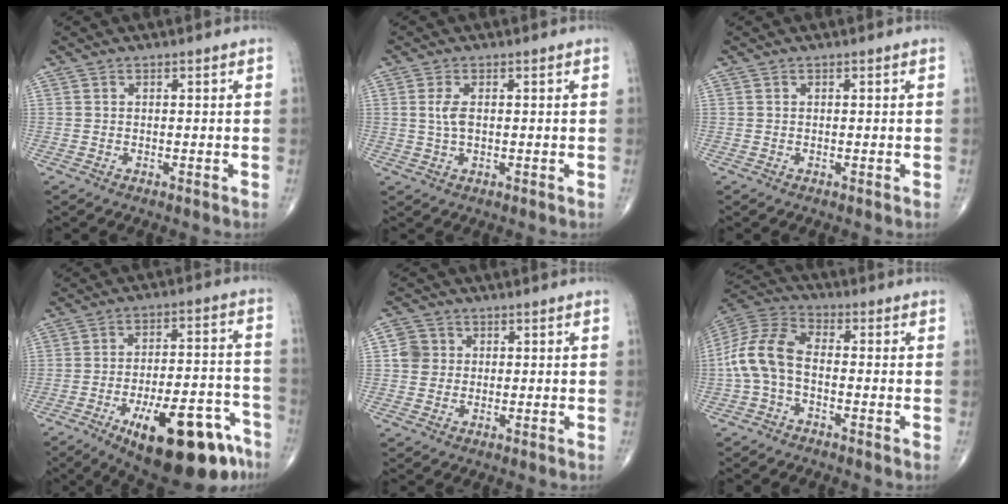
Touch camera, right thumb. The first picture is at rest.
{"total": 3.2, "force": [0.4, 1.6, 2.8], "torque": [-0.063, 0.001, 0.009]}
{"total": 0.0}
{"total": 22.6, "force": [-12.5, 8.2, 16.9], "torque": [-0.193, 0.073, -0.177]}
{"total": 4.2, "force": [0.5, 4.0, 1.2], "torque": [-0.003, 0.004, 0.004]}
{"total": 10.6, "force": [-1.7, 6.0, 8.6], "torque": [-0.183, 0.033, -0.045]}